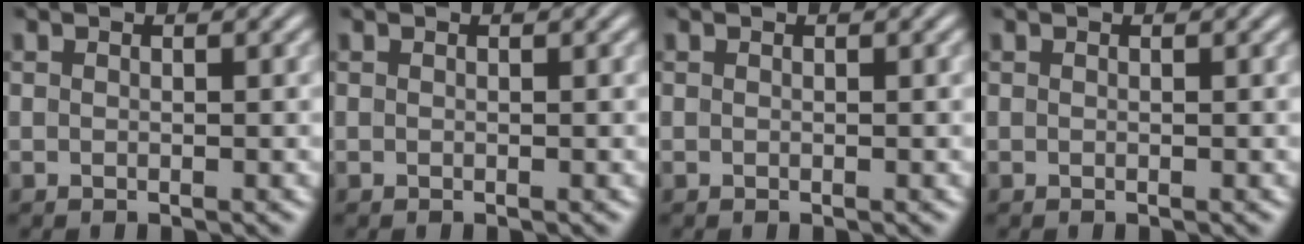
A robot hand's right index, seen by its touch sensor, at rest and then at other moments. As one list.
[{"total": 0.9, "force": [-0.2, -0.8, -0.3], "torque": [0.012, -0.010, 0.005]}, {"total": 0.0}, {"total": 0.0}]